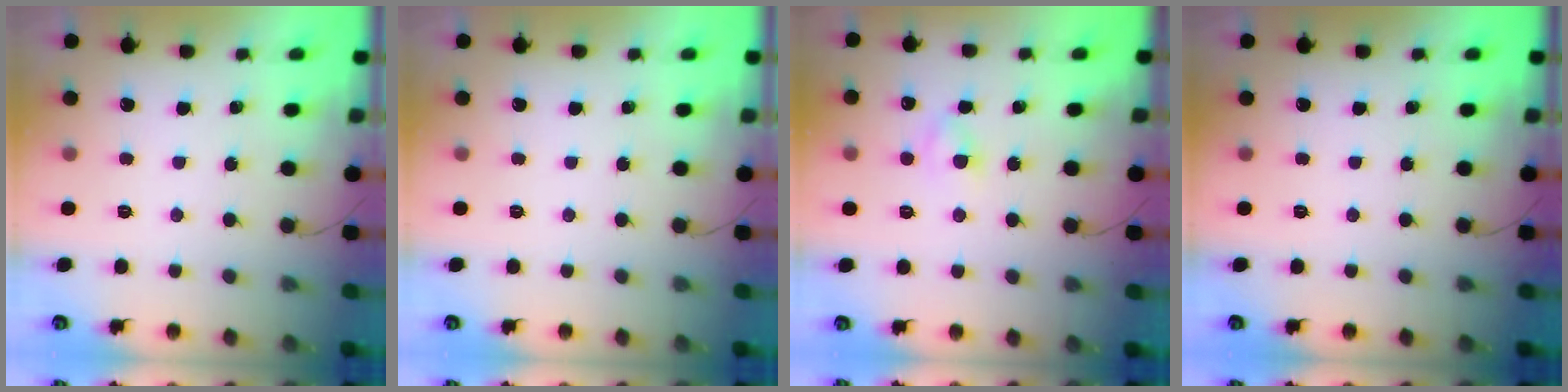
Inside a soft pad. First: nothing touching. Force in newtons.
{"total": 0.0}
{"total": 2.1, "press": 1.9, "slide": 0.8}
{"total": 0.0}